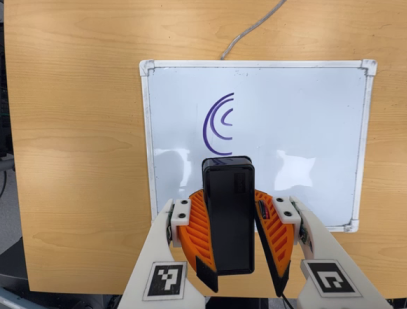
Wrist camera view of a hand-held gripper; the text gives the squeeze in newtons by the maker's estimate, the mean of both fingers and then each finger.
{"total": 11.2, "left": 11.0, "right": 11.4}